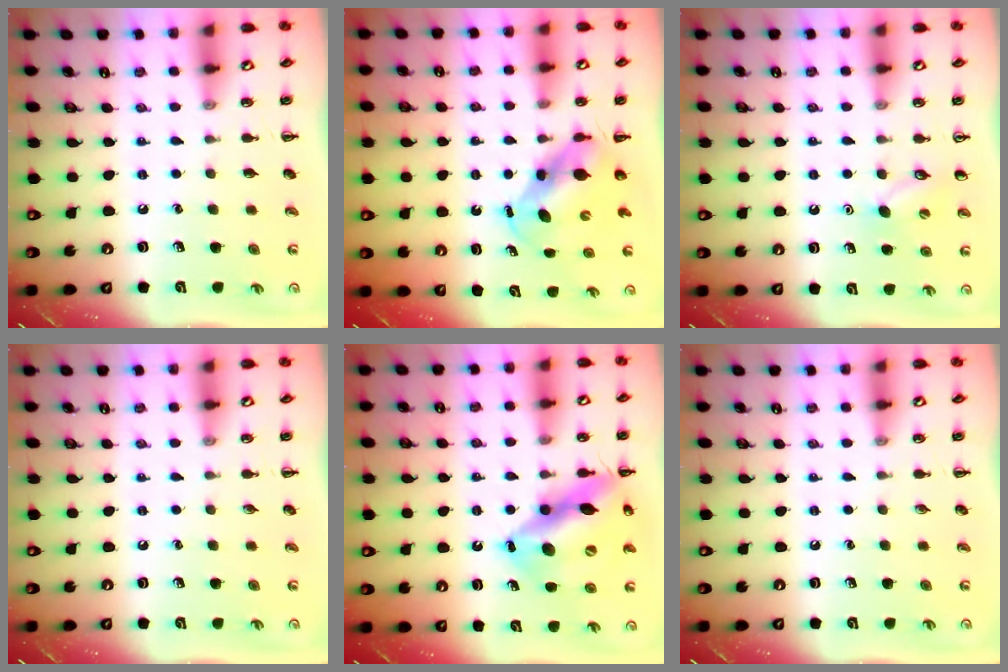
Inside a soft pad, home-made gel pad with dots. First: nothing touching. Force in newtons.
{"total": 5.5, "press": 5.4, "slide": 0.6}
{"total": 6.0, "press": 5.8, "slide": 1.5}
{"total": 0.0}
{"total": 17.6, "press": 17.3, "slide": 3.1}
{"total": 0.0}